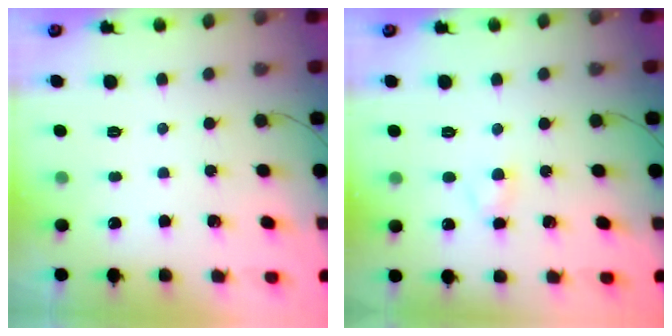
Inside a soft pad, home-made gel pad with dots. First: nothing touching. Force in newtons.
{"total": 2.6, "press": 2.3, "slide": 1.0}